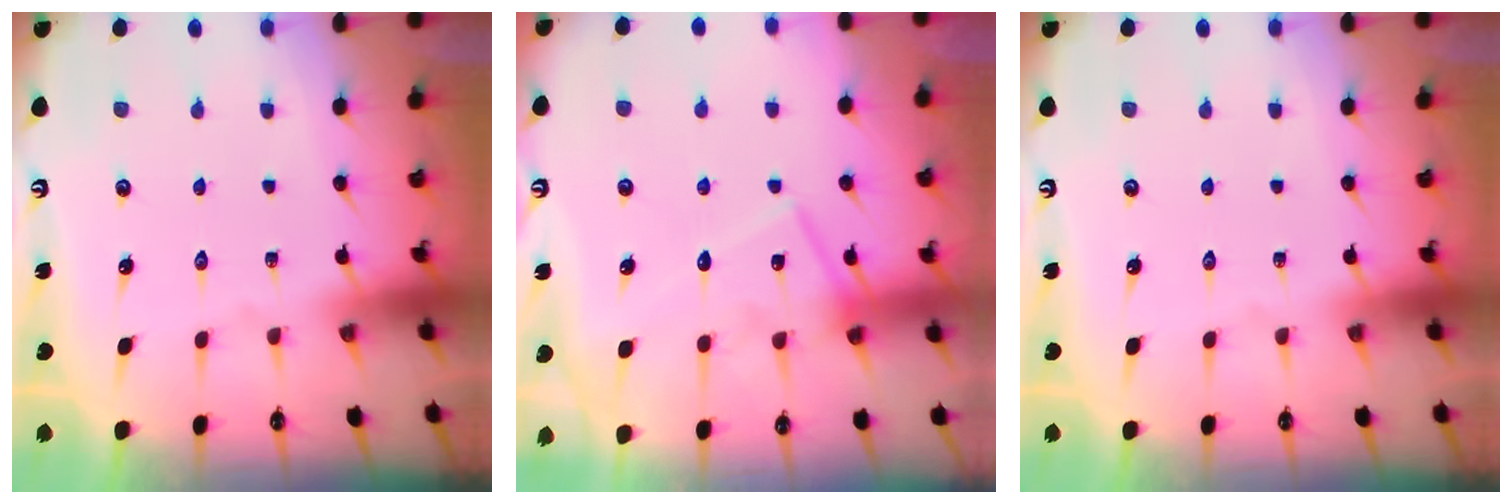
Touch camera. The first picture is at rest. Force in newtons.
{"total": 13.6, "press": 13.6, "slide": 1.0}
{"total": 0.0}